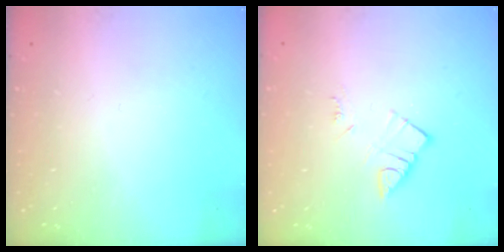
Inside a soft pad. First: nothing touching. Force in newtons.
{"total": 5.0, "press": 5.0, "slide": 0.2}